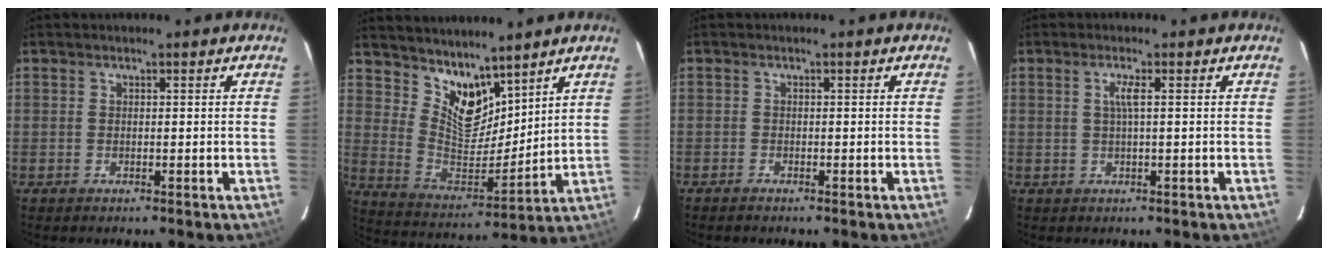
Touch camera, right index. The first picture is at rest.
{"total": 11.7, "force": [9.0, 5.4, 5.2], "torque": [-0.096, -0.006, 0.179]}
{"total": 0.9, "force": [-0.8, 0.2, 0.2], "torque": [-0.007, 0.000, -0.016]}
{"total": 1.9, "force": [0.3, -0.4, 1.9], "torque": [-0.037, -0.001, 0.006]}